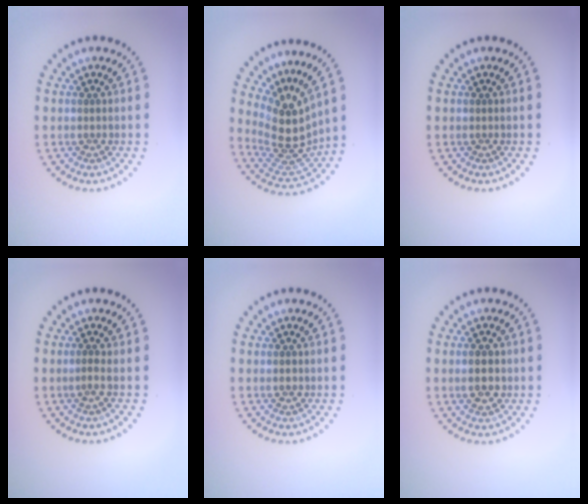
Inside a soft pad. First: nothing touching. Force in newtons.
{"total": 4.5, "press": 3.3, "slide": 3.0}
{"total": 0.0}
{"total": 0.7, "press": 0.3, "slide": 0.6}
{"total": 1.0, "press": 0.9, "slide": 0.1}
{"total": 3.2, "press": 3.2, "slide": 0.1}